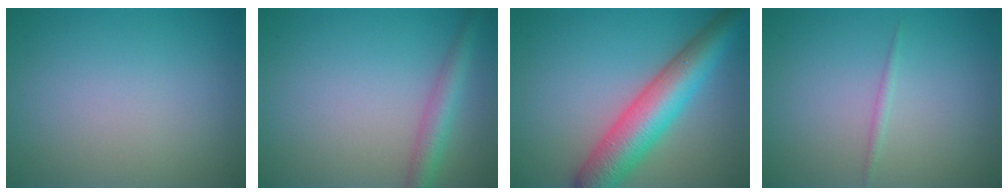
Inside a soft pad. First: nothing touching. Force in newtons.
{"total": 3.2, "press": 3.2, "slide": 0.1}
{"total": 8.0, "press": 8.0, "slide": 0.4}
{"total": 0.7, "press": 0.7, "slide": 0.0}